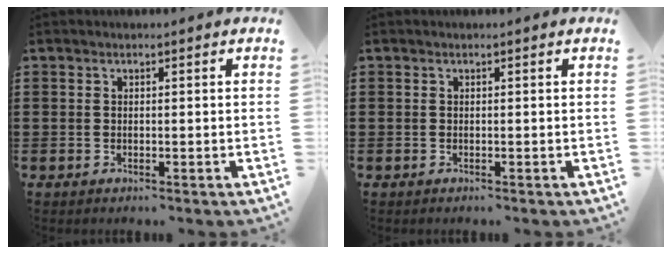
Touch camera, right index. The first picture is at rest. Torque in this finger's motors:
{"motor_torque": [0.17, 0.55, -0.05, -0.02]}